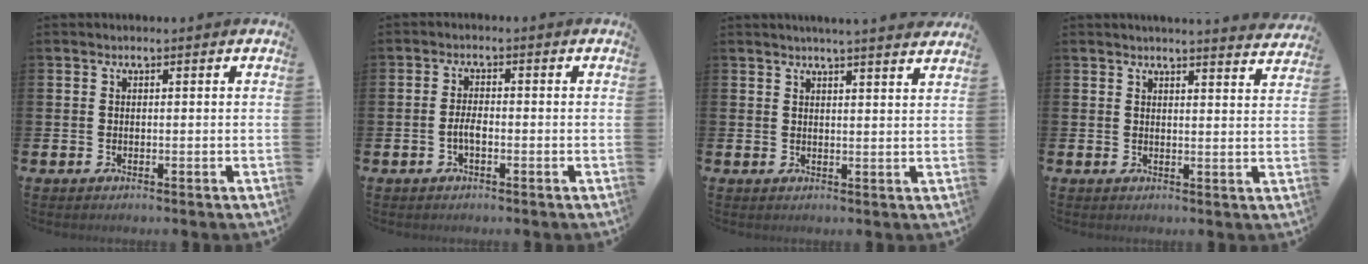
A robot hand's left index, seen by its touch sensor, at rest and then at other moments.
{"total": 2.3, "force": [-0.8, 0.9, 1.9], "torque": [-0.031, 0.001, -0.016]}
{"total": 3.5, "force": [3.4, -0.6, 0.5], "torque": [-0.011, -0.020, 0.061]}
{"total": 3.4, "force": [3.4, -0.4, 0.1], "torque": [0.003, -0.025, 0.058]}